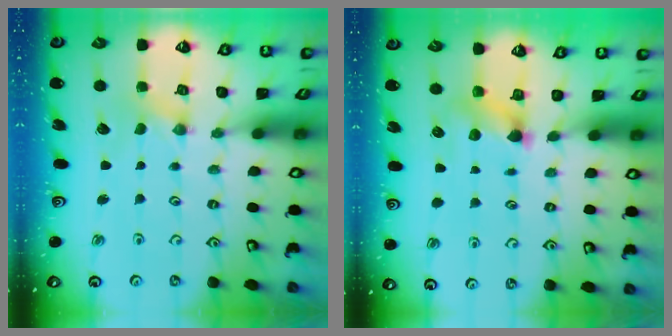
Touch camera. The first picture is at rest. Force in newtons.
{"total": 6.5, "press": 6.4, "slide": 0.8}